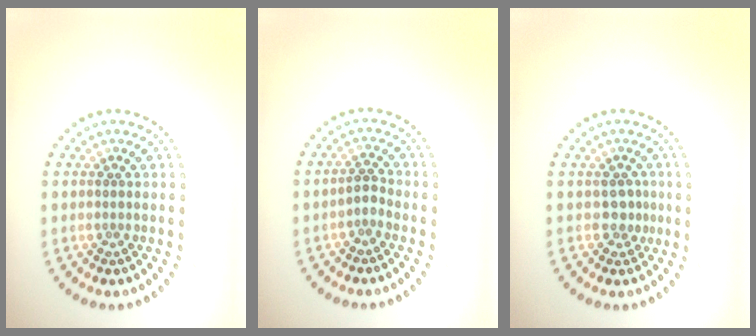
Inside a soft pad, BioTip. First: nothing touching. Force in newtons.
{"total": 1.2, "press": 0.9, "slide": 0.8}
{"total": 1.4, "press": 1.2, "slide": 0.8}